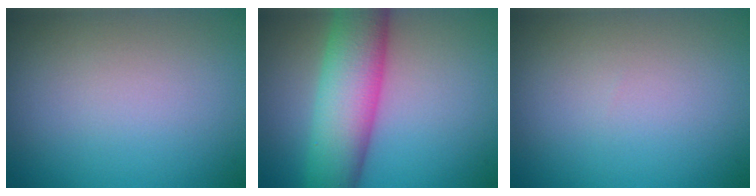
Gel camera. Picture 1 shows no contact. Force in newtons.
{"total": 8.7, "press": 8.7, "slide": 0.3}
{"total": 0.0}